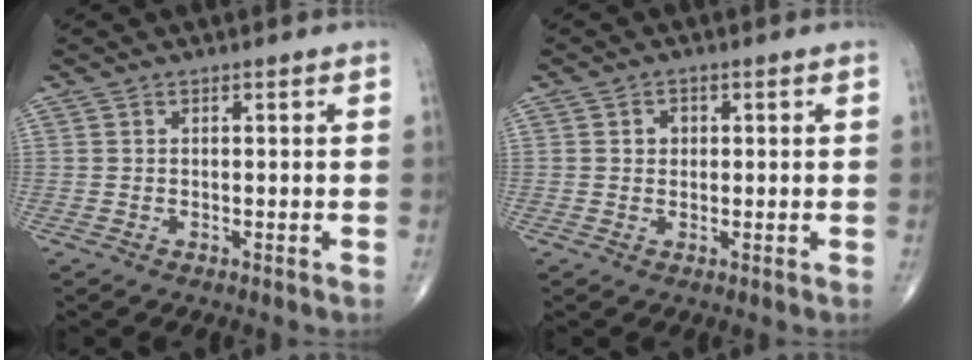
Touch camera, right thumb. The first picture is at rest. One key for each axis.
{"total": 1.9, "fx": 0.3, "fy": 1.7, "fz": 0.9, "tx": -0.004, "ty": 0.002, "tz": 0.004}